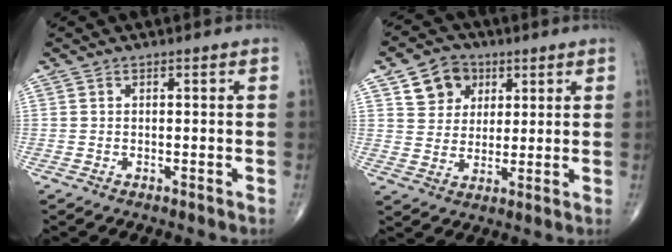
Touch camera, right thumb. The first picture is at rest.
{"total": 8.6, "force": [3.9, 7.0, 3.1], "torque": [-0.018, -0.009, 0.066]}